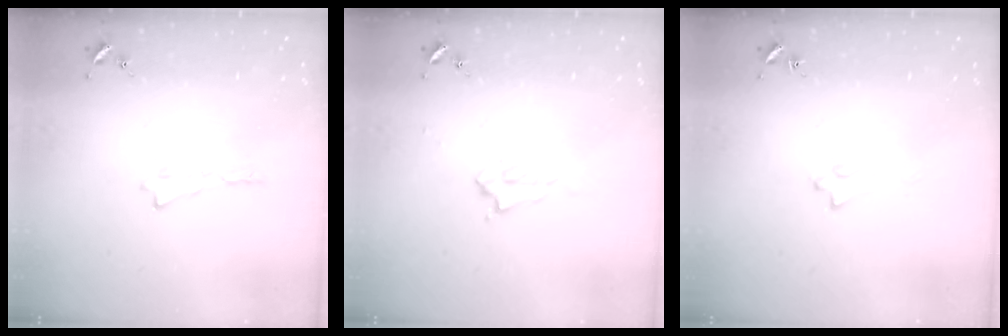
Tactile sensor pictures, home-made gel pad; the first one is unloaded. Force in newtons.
{"total": 1.7, "press": 1.6, "slide": 0.2}
{"total": 1.6, "press": 1.5, "slide": 0.2}